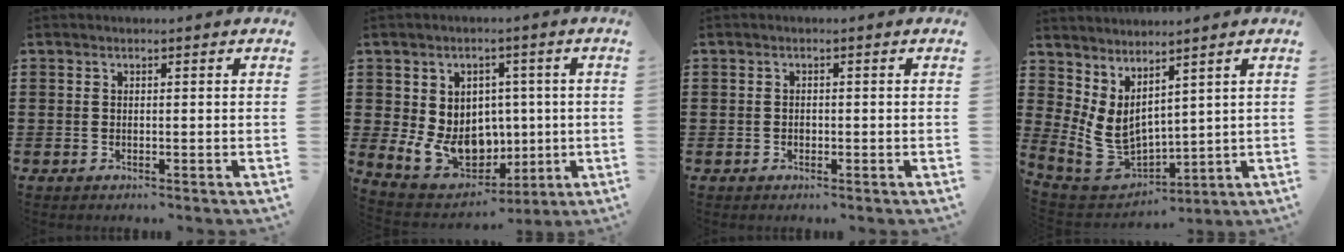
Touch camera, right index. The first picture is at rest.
{"total": 9.6, "force": [-0.3, 8.0, 5.3], "torque": [-0.122, 0.003, 0.004]}
{"total": 0.5, "force": [-0.1, 0.4, 0.2], "torque": [-0.006, 0.002, -0.002]}
{"total": 6.0, "force": [2.3, 3.9, 4.0], "torque": [-0.123, -0.031, 0.042]}